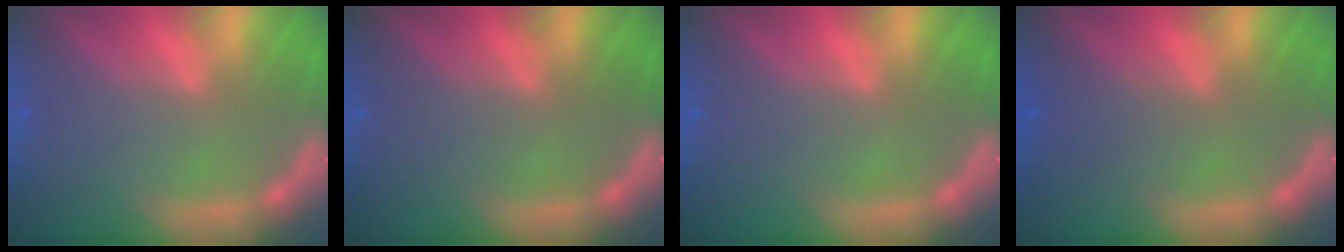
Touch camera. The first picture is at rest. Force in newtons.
{"total": 0.0}
{"total": 0.0}
{"total": 1.5}